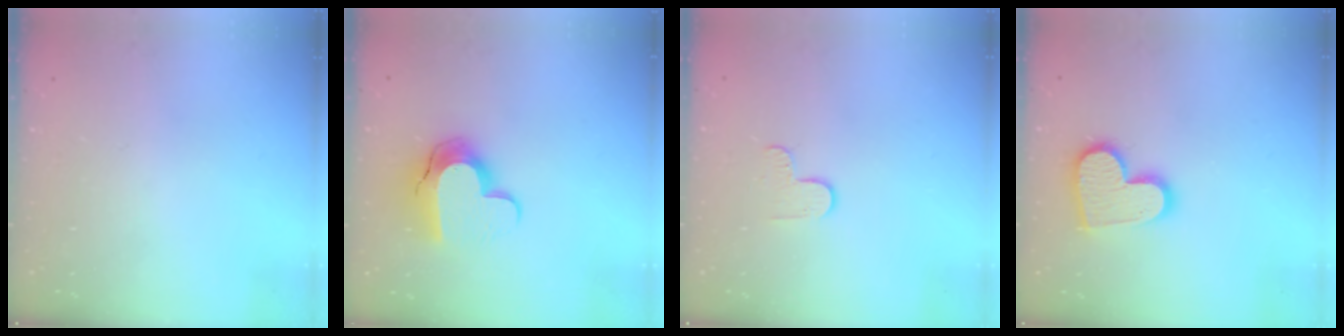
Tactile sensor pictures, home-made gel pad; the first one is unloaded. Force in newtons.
{"total": 12.7, "press": 12.7, "slide": 0.9}
{"total": 4.7, "press": 4.7, "slide": 0.4}
{"total": 13.6, "press": 13.5, "slide": 0.9}